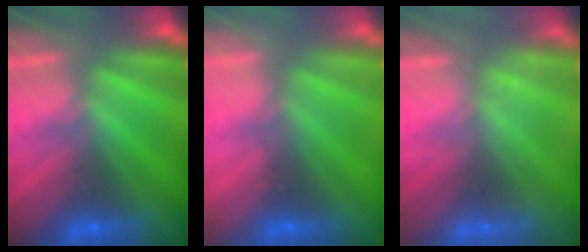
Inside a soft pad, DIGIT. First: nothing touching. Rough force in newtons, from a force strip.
{"total": 2.4}
{"total": 2.3}